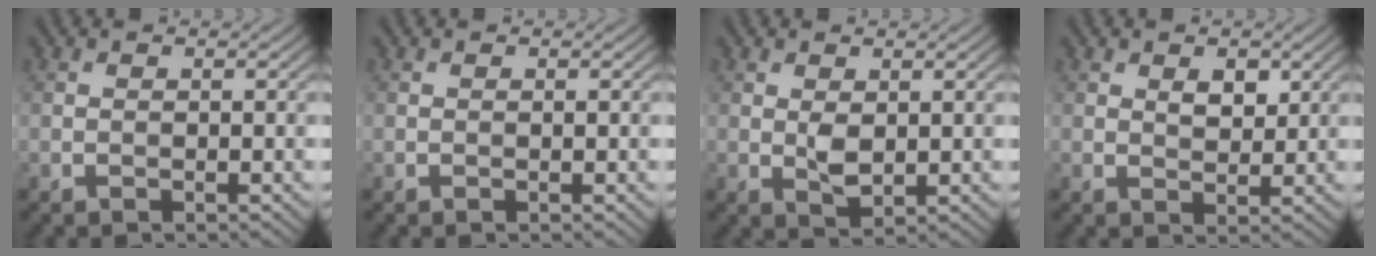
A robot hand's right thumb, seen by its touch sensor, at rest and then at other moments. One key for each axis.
{"total": 0.0}
{"total": 2.3, "fx": 0.4, "fy": 1.3, "fz": 1.8, "tx": -0.040, "ty": -0.006, "tz": 0.011}
{"total": 2.7, "fx": 1.2, "fy": 1.5, "fz": 1.9, "tx": -0.031, "ty": -0.004, "tz": 0.022}